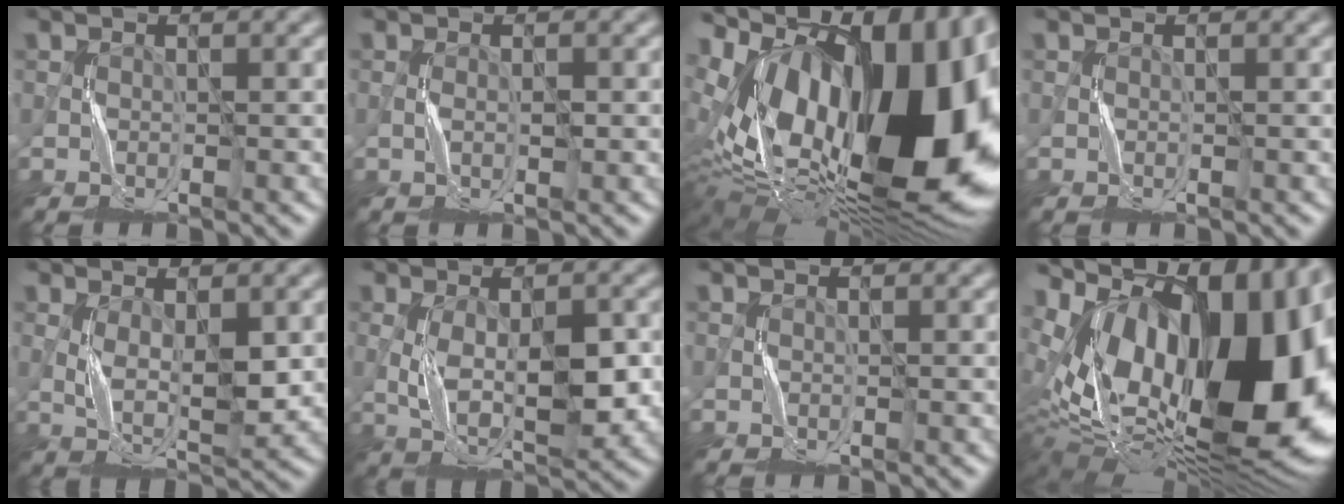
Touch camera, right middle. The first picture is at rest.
{"total": 0.8, "force": [-0.3, 0.2, 0.7], "torque": [-0.014, 0.003, -0.004]}
{"total": 21.3, "force": [1.7, 11.9, 17.5], "torque": [-0.314, -0.003, 0.025]}
{"total": 0.0}
{"total": 4.3, "force": [0.3, 1.5, 4.0], "torque": [-0.082, -0.005, 0.010]}
{"total": 6.7, "force": [-0.6, 2.6, 6.1], "torque": [-0.114, -0.001, -0.006]}
{"total": 0.0}
{"total": 19.7, "force": [3.0, 11.1, 16.0], "torque": [-0.268, 0.029, 0.046]}